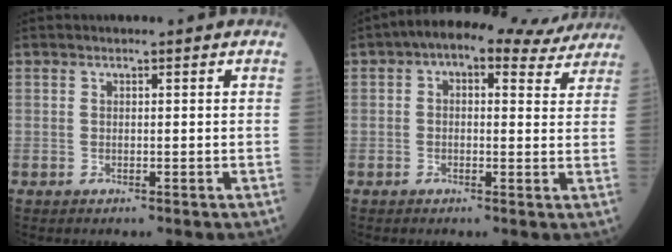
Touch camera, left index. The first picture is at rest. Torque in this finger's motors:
{"motor_torque": [1.44, -0.70, 0.47, 0.08]}